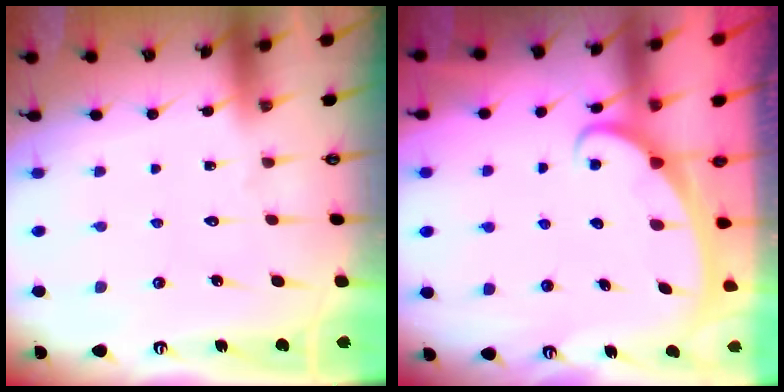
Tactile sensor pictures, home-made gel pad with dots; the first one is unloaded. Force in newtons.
{"total": 2.4, "press": 2.4, "slide": 0.3}